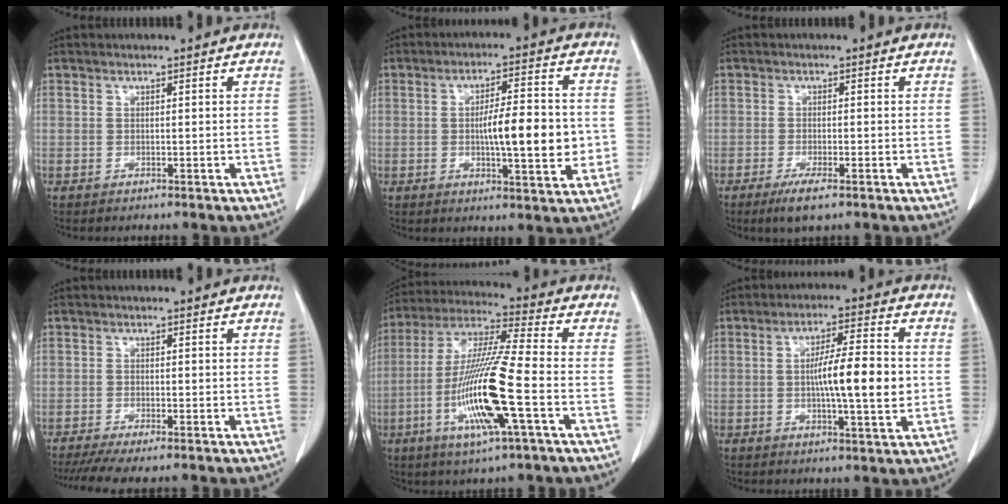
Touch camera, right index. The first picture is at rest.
{"total": 10.7, "force": [-0.9, 2.2, 10.4], "torque": [-0.163, 0.006, -0.014]}
{"total": 3.7, "force": [-2.4, 0.5, 2.8], "torque": [-0.055, -0.008, -0.039]}
{"total": 6.7, "force": [-5.3, 0.7, 3.9], "torque": [-0.059, -0.013, -0.085]}
{"total": 16.7, "force": [-4.9, 0.6, 15.9], "torque": [-0.326, -0.016, -0.095]}
{"total": 10.0, "force": [-0.4, 1.2, 9.9], "torque": [-0.163, 0.005, -0.011]}